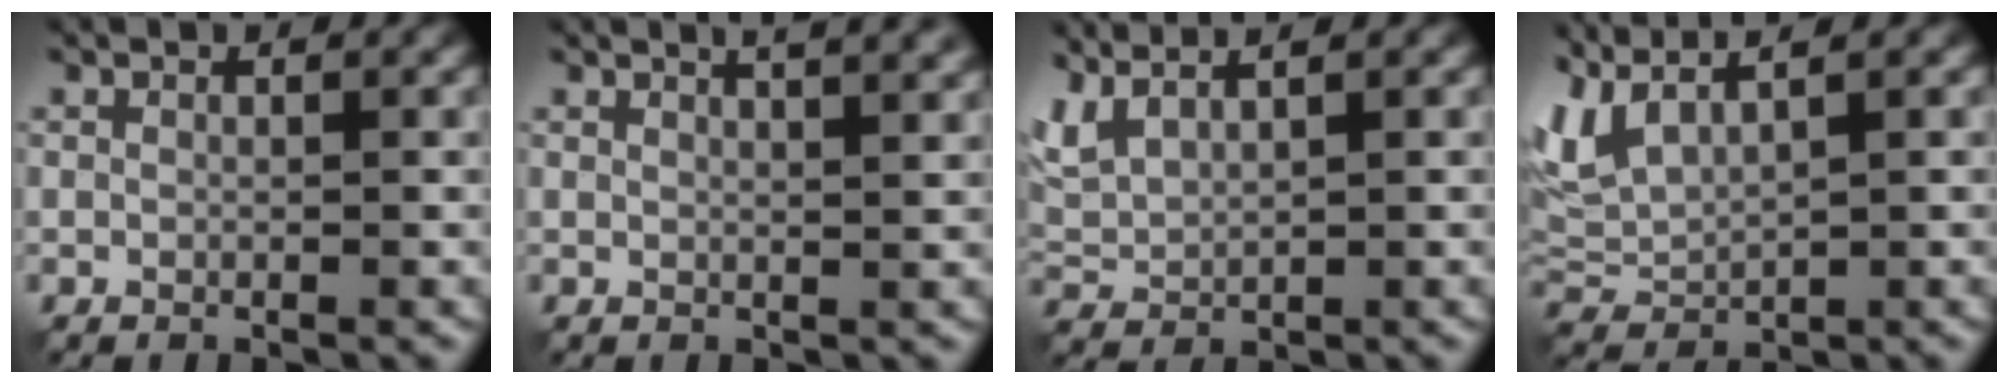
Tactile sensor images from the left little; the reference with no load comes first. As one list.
[{"total": 5.6, "force": [3.7, 2.3, 3.5], "torque": [-0.015, 0.037, 0.021]}, {"total": 3.4, "force": [2.6, 1.0, 1.8], "torque": [-0.057, 0.012, 0.059]}, {"total": 5.1, "force": [2.8, 1.8, 3.8], "torque": [-0.100, 0.015, 0.059]}]